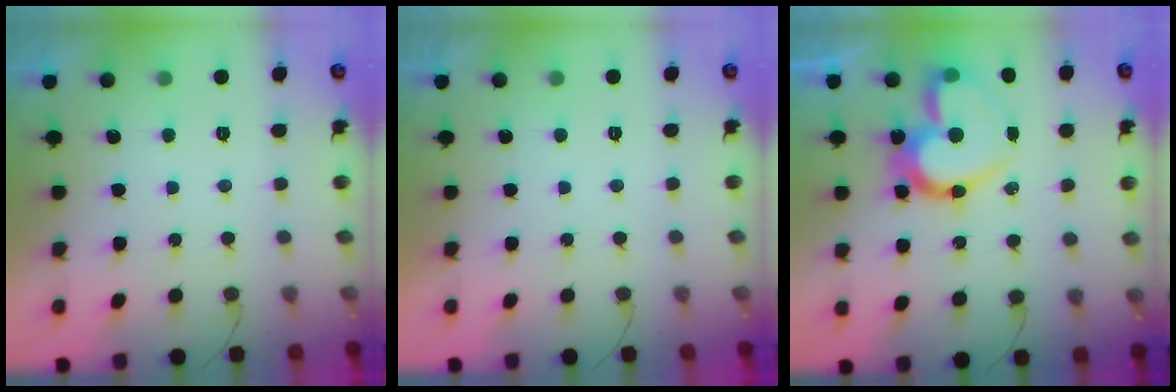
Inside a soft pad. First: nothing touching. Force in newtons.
{"total": 1.7, "press": 1.7, "slide": 0.1}
{"total": 18.3, "press": 18.2, "slide": 1.3}